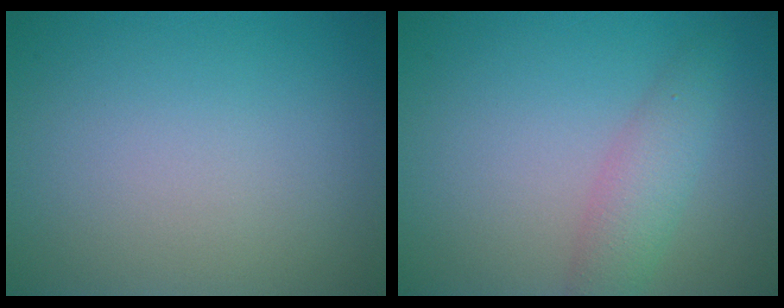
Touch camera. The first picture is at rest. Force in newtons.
{"total": 2.8, "press": 2.8, "slide": 0.2}